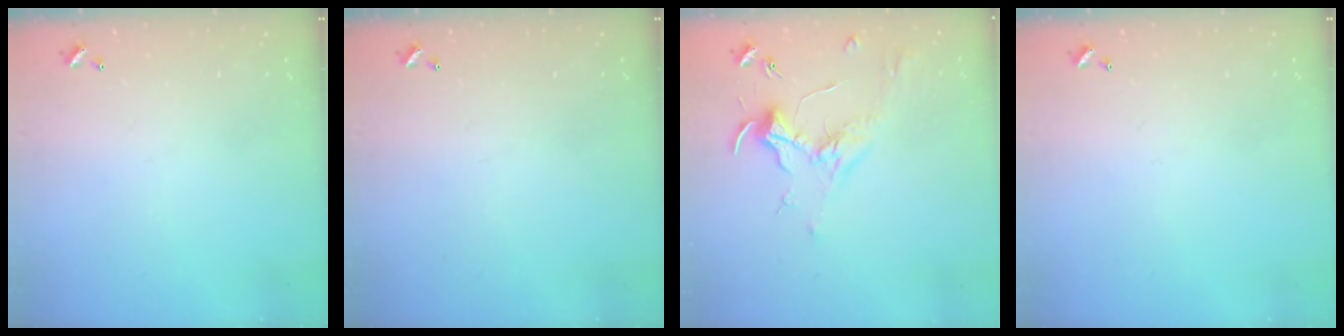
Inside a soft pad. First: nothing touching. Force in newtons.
{"total": 0.0}
{"total": 1.7, "press": 1.5, "slide": 0.8}
{"total": 0.0}